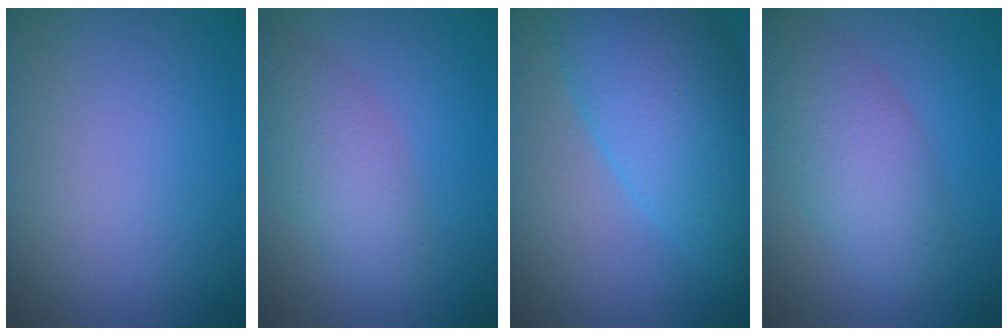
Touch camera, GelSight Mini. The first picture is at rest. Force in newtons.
{"total": 3.9, "press": 3.9, "slide": 0.2}
{"total": 10.1, "press": 10.1, "slide": 0.3}
{"total": 5.0, "press": 5.0, "slide": 0.2}